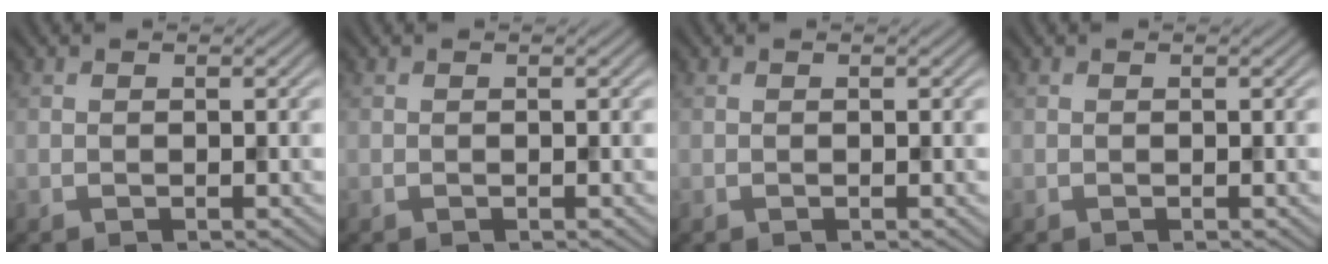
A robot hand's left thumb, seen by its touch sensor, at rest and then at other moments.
{"total": 0.0}
{"total": 0.0}
{"total": 0.0}